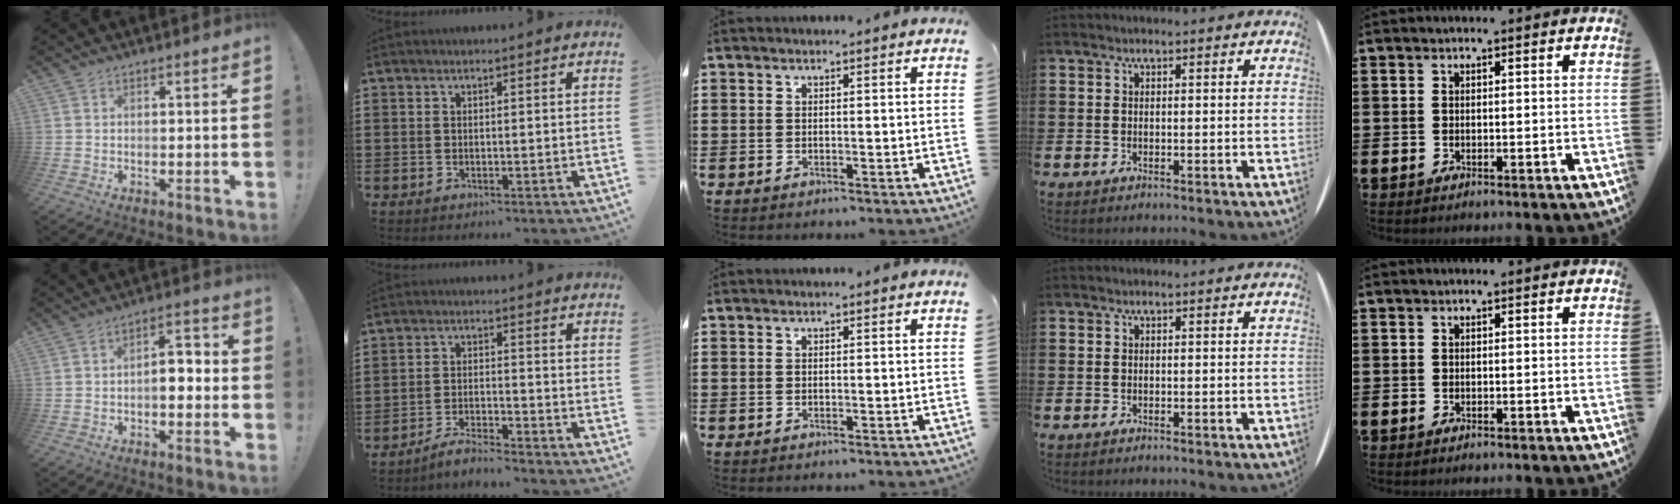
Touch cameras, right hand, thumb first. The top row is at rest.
{"thumb": {"total": 7.5, "force": [-1.5, 4.5, 5.8], "torque": [-0.085, 0.016, -0.025]}, "index": {"total": 3.6, "force": [-3.5, 0.0, 0.8], "torque": [-0.024, 0.003, -0.074]}}